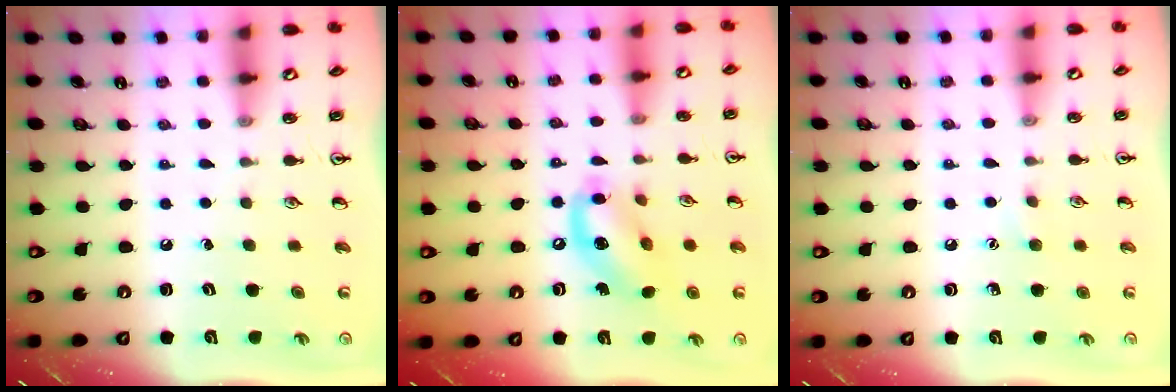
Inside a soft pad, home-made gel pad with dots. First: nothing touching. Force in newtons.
{"total": 13.1, "press": 12.7, "slide": 3.0}
{"total": 3.6, "press": 3.5, "slide": 1.0}